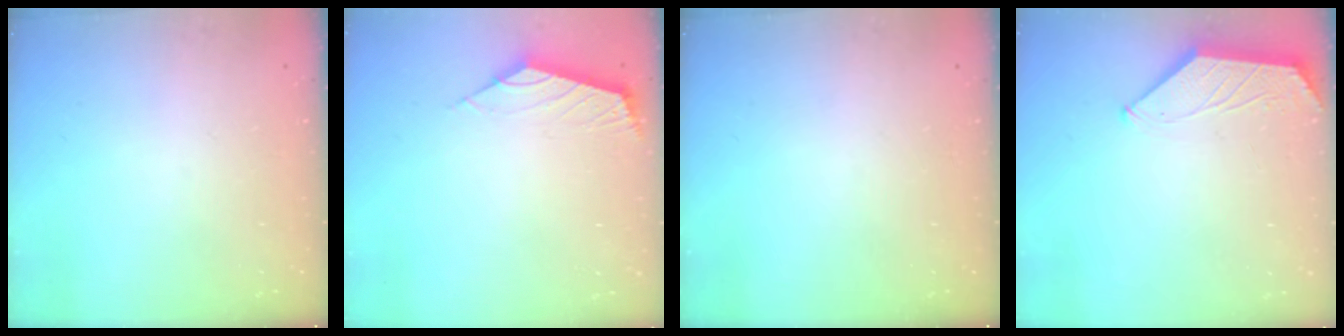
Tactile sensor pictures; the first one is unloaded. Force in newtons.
{"total": 2.5, "press": 2.4, "slide": 0.6}
{"total": 0.0}
{"total": 1.0, "press": 1.0, "slide": 0.2}